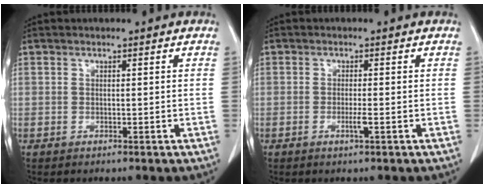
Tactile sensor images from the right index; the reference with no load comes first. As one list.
[{"total": 1.7, "force": [-0.6, -0.1, 1.5], "torque": [-0.032, -0.003, -0.012]}]